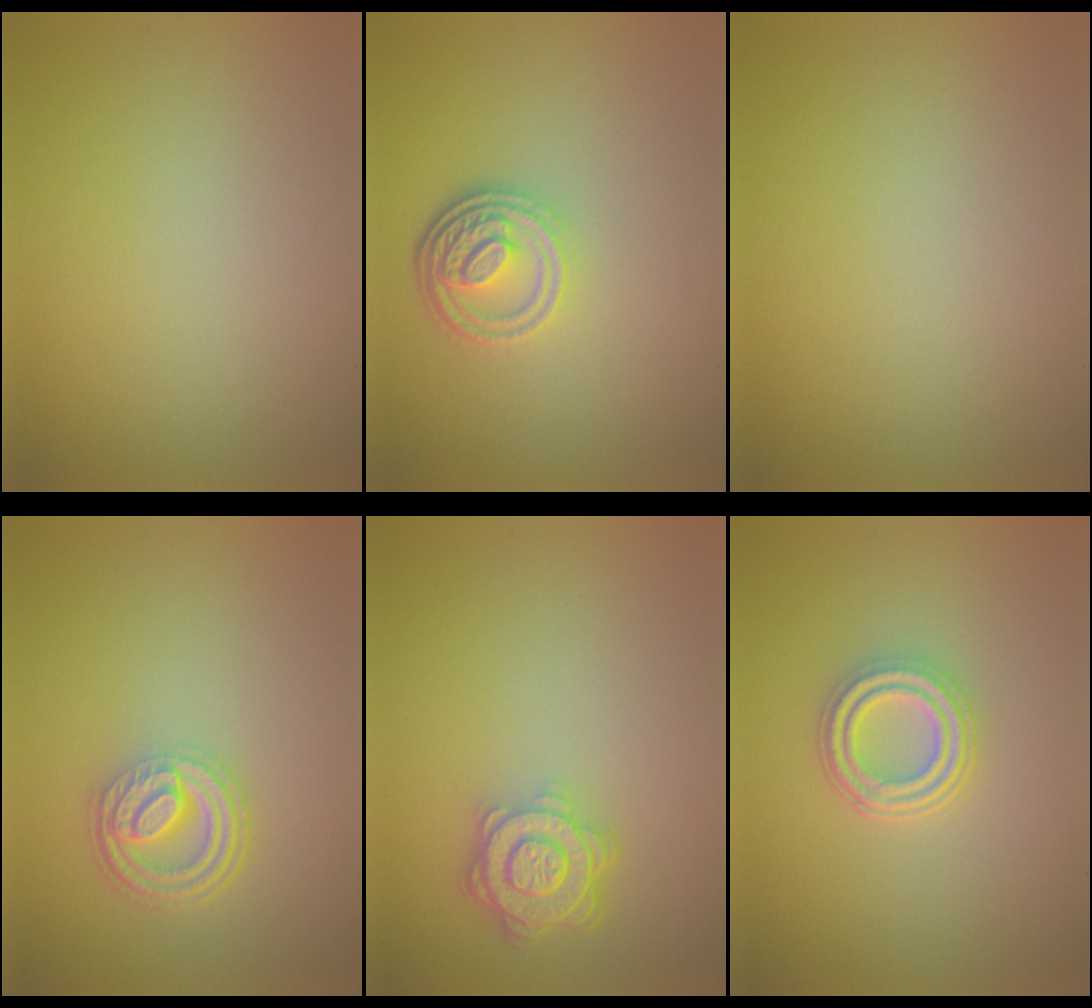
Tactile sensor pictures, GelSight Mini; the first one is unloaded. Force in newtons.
{"total": 4.6, "press": 3.5, "slide": 3.0}
{"total": 0.0}
{"total": 4.5, "press": 3.4, "slide": 3.0}
{"total": 4.2, "press": 3.4, "slide": 2.5}
{"total": 4.0, "press": 3.1, "slide": 2.6}